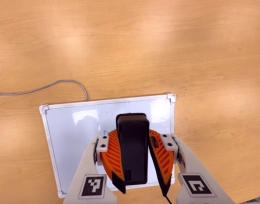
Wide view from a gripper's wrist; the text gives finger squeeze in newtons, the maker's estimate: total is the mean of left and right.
{"total": 9.6, "left": 9.3, "right": 9.8}